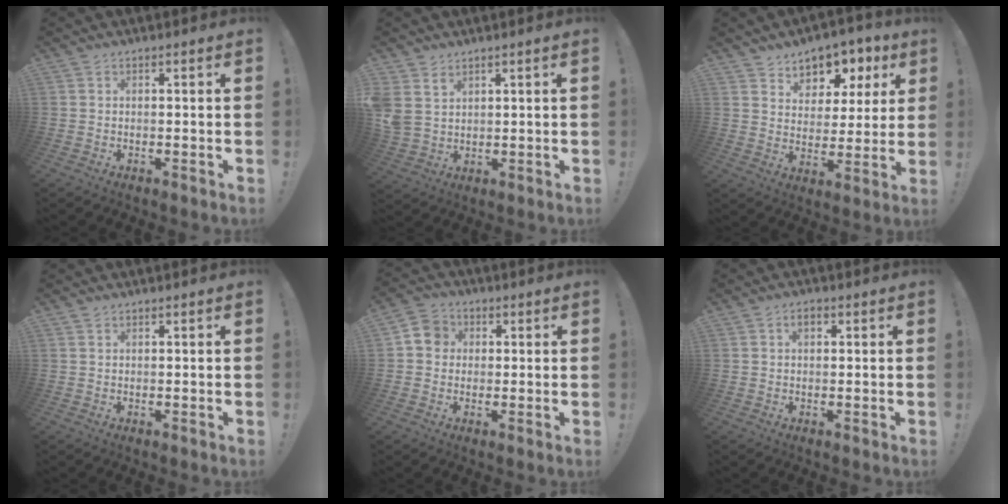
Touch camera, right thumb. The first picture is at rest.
{"total": 5.5, "force": [2.7, 4.2, 2.4], "torque": [-0.054, -0.011, 0.056]}
{"total": 8.1, "force": [5.3, 6.0, 1.6], "torque": [-0.015, -0.048, 0.100]}
{"total": 0.6, "force": [0.5, 0.3, 0.1], "torque": [0.002, -0.002, 0.009]}
{"total": 6.3, "force": [0.6, 5.9, 2.3], "torque": [-0.032, 0.011, 0.015]}
{"total": 2.0, "force": [0.6, 1.2, 1.5], "torque": [-0.025, 0.004, 0.007]}